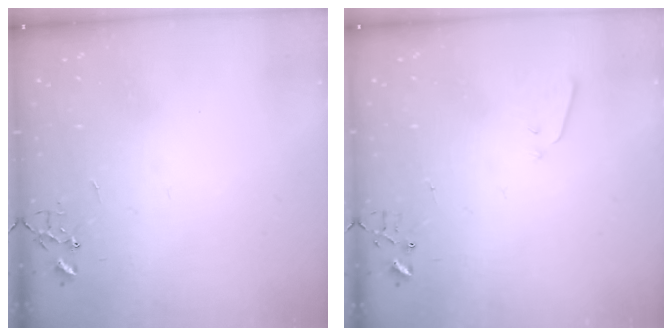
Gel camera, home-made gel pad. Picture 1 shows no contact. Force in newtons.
{"total": 2.1, "press": 2.1, "slide": 0.3}